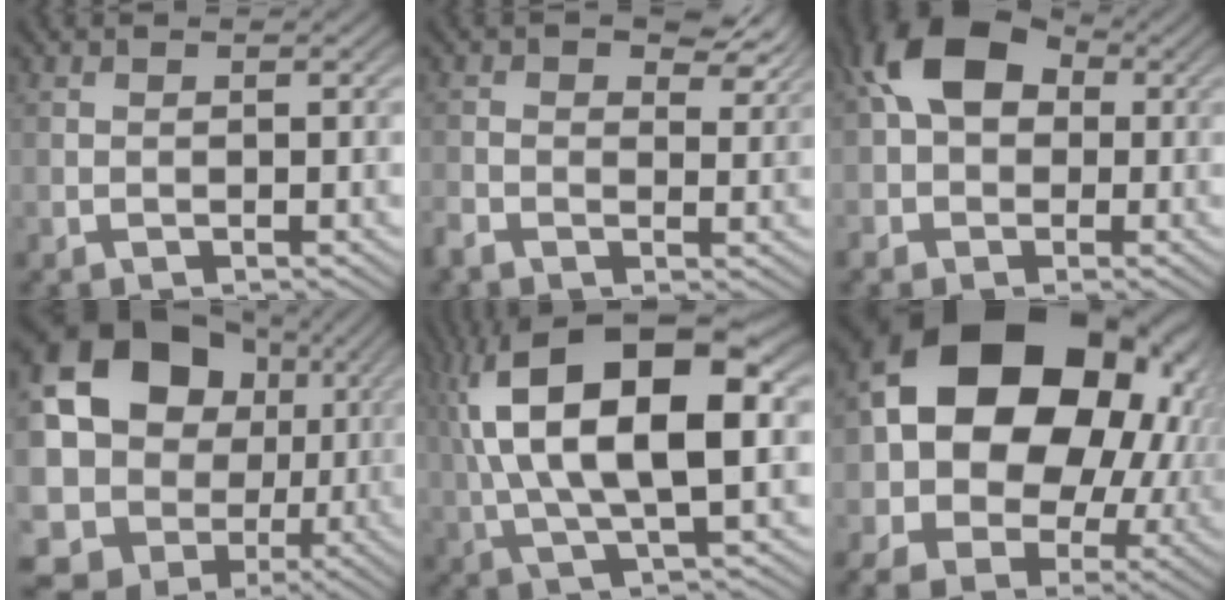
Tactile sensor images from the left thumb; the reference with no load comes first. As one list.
[{"total": 5.3, "force": [1.1, 3.4, 3.8], "torque": [-0.064, -0.004, 0.009]}, {"total": 8.9, "force": [0.9, 6.6, 5.9], "torque": [-0.123, 0.016, -0.003]}, {"total": 17.1, "force": [0.9, 14.4, 9.2], "torque": [-0.213, -0.021, 0.038]}, {"total": 16.4, "force": [3.3, 6.4, 14.7], "torque": [-0.275, 0.018, 0.049]}, {"total": 20.4, "force": [2.6, 14.7, 13.9], "torque": [-0.252, -0.015, 0.059]}]